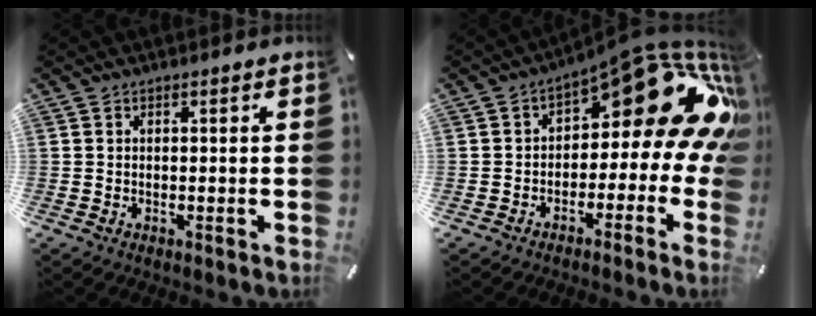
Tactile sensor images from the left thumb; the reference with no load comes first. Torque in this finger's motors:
{"motor_torque": [2.41, 2.60, 0.34, 0.01, 0.09]}